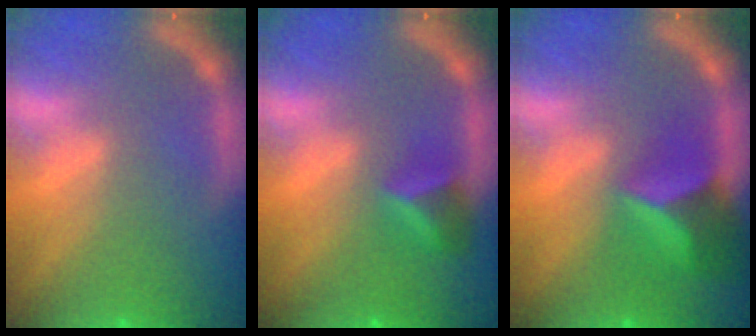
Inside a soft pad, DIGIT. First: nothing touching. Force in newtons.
{"total": 2.9}
{"total": 6.0}